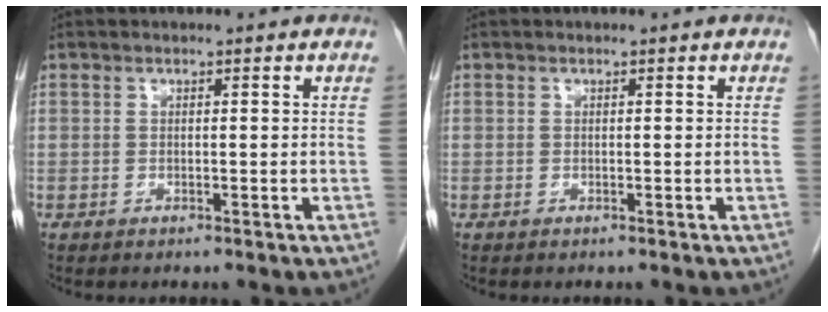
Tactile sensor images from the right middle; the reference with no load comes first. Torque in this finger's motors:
{"motor_torque": [-0.30, -0.38, -0.03, -0.02]}